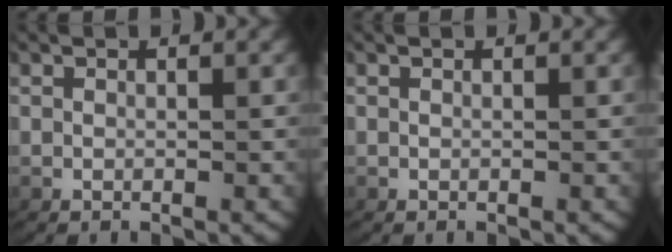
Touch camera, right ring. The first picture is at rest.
{"total": 0.0}